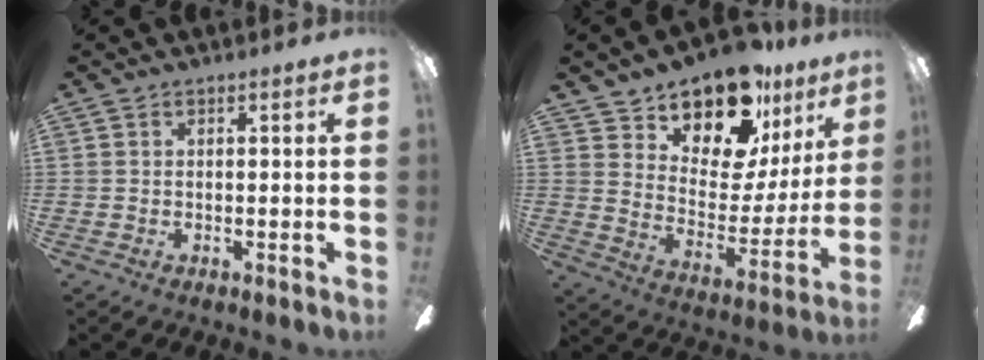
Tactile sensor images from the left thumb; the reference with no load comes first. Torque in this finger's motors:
{"motor_torque": [0.39, 0.45, 1.26, -1.51, 0.09]}